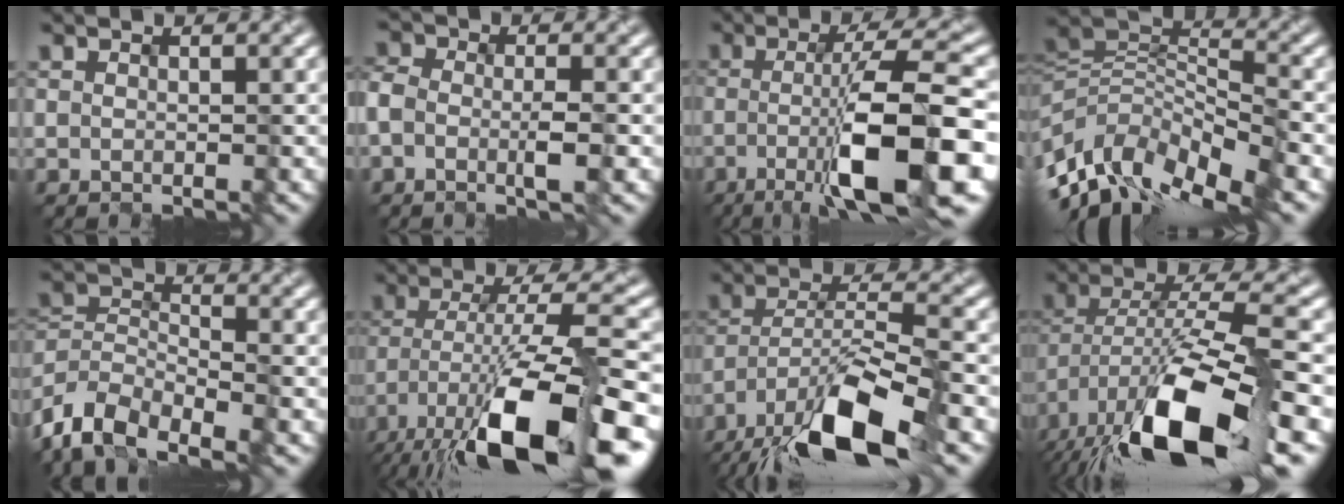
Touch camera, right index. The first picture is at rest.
{"total": 2.8, "force": [-1.4, 1.4, 2.0], "torque": [-0.050, 0.001, -0.029]}
{"total": 10.5, "force": [-2.3, 1.9, 10.1], "torque": [-0.143, 0.002, -0.042]}
{"total": 10.0, "force": [-6.2, 4.6, 6.4], "torque": [-0.131, 0.007, -0.116]}
{"total": 8.1, "force": [-6.7, 3.0, 3.4], "torque": [-0.058, 0.000, -0.131]}
{"total": 14.9, "force": [-8.1, 3.9, 11.8], "torque": [-0.219, -0.004, -0.141]}
{"total": 11.9, "force": [-8.4, 2.7, 8.0], "torque": [-0.147, -0.001, -0.156]}
{"total": 14.3, "force": [-6.6, 4.9, 11.7], "torque": [-0.224, -0.005, -0.112]}